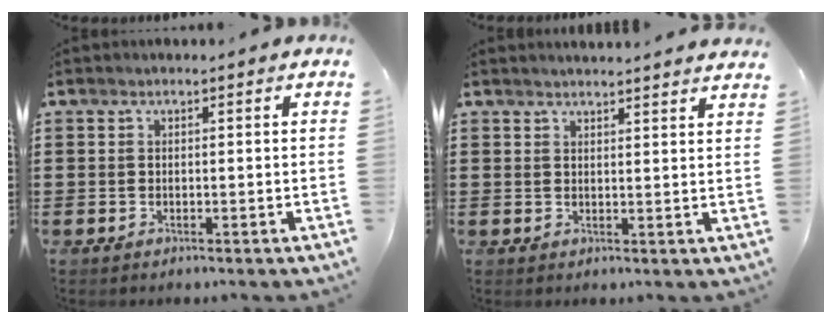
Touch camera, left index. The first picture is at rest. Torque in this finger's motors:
{"motor_torque": [0.00, 0.00, 0.01, -0.01]}